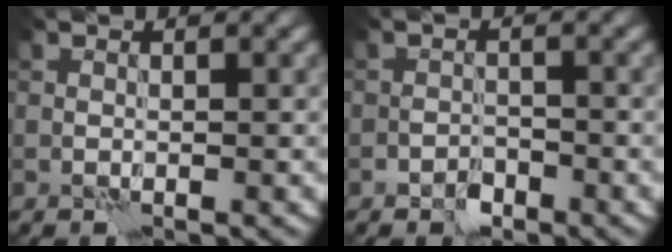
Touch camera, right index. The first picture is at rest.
{"total": 1.2, "force": [-1.0, 0.6, 0.3], "torque": [0.001, 0.006, -0.021]}